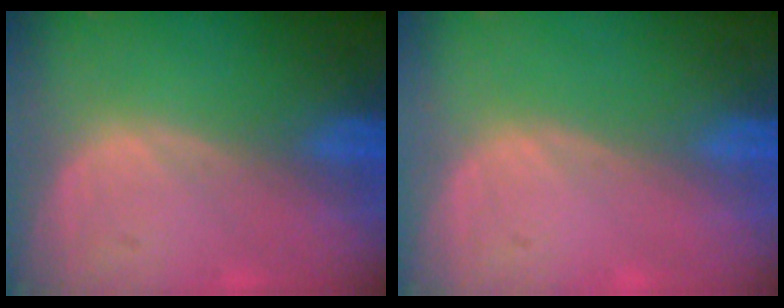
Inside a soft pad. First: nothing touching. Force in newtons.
{"total": 0.0}